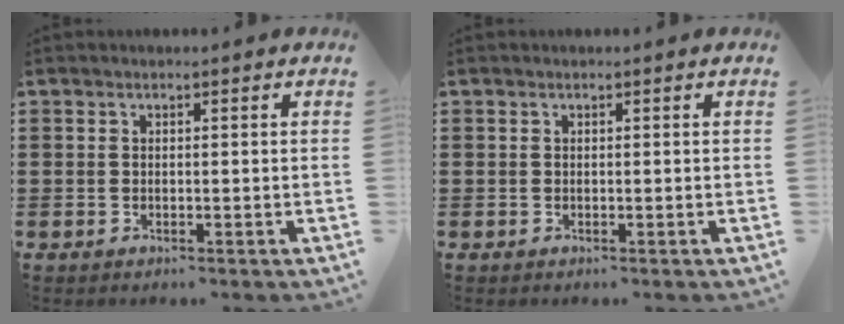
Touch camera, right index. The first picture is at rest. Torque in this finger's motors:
{"motor_torque": [-0.03, 0.00, 0.00, -0.01]}